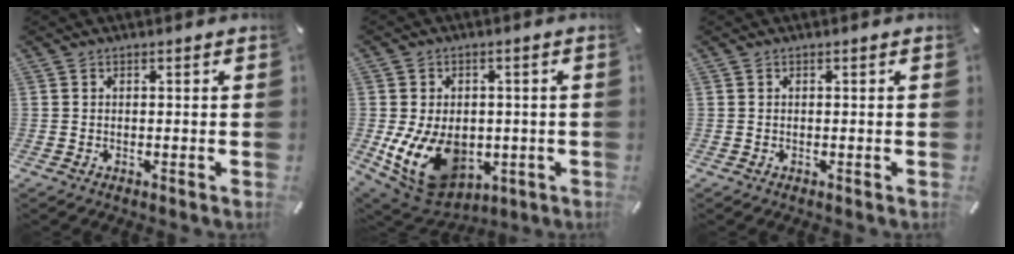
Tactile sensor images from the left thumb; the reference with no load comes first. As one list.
[{"total": 14.9, "force": [-3.2, 10.9, 9.6], "torque": [-0.179, 0.007, -0.045]}, {"total": 0.0}]